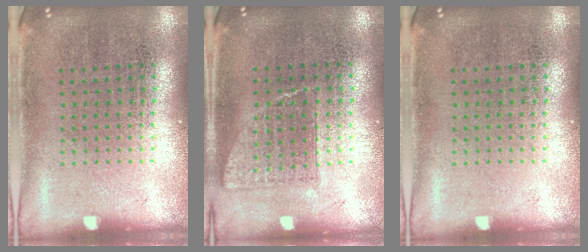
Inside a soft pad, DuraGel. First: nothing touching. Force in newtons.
{"total": 0.8, "press": 0.7, "slide": 0.2}
{"total": 0.0}